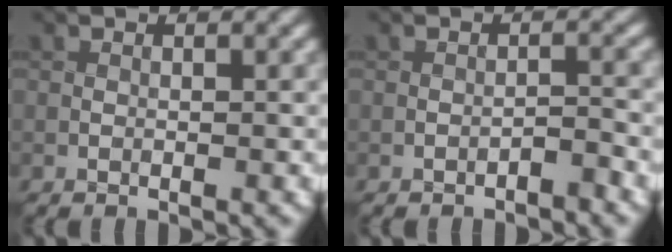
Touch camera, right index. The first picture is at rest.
{"total": 1.1, "force": [-1.0, 0.1, 0.5], "torque": [-0.006, 0.006, -0.015]}